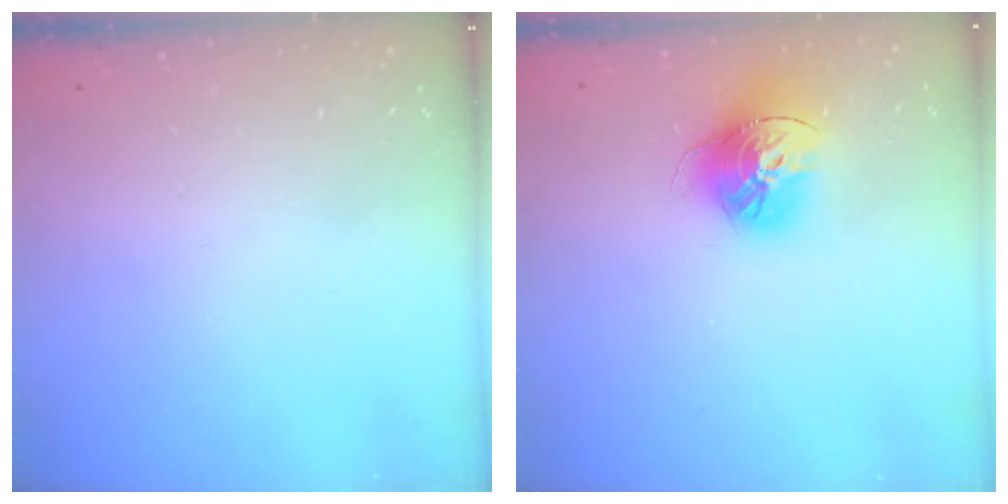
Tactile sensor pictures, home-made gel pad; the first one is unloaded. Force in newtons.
{"total": 15.9, "press": 15.9, "slide": 1.5}